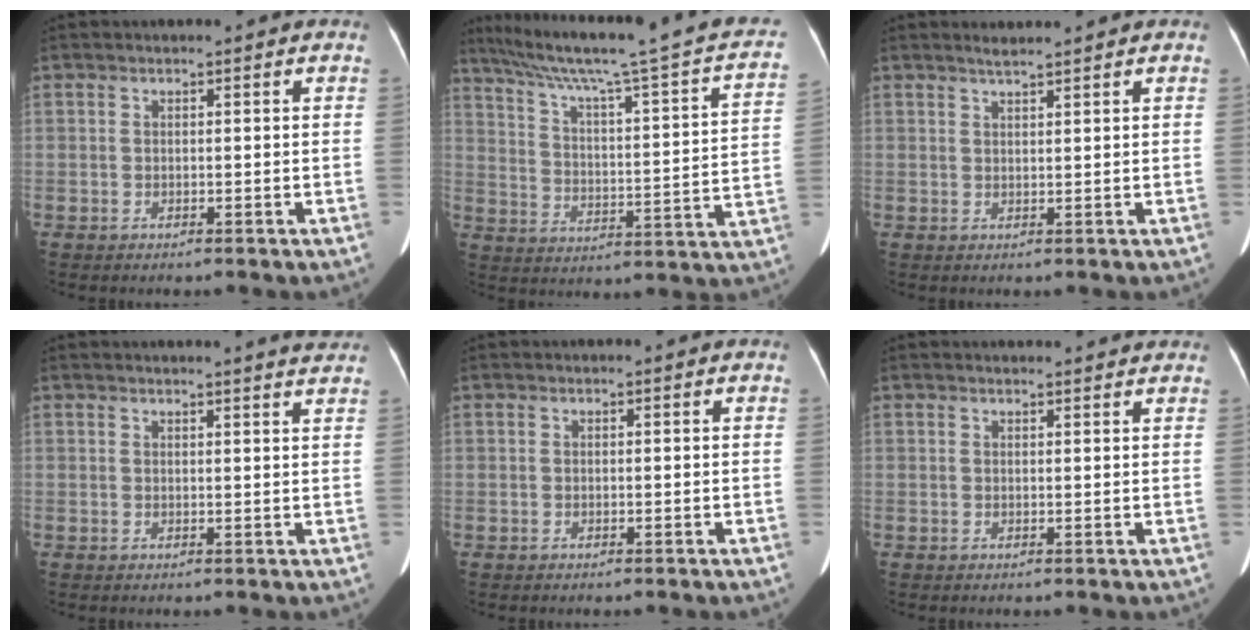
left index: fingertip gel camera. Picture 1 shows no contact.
{"total": 24.7, "force": [19.8, 0.3, 14.8], "torque": [-0.227, -0.023, 0.259]}
{"total": 2.1, "force": [1.9, -0.3, 0.8], "torque": [-0.015, 0.008, 0.038]}
{"total": 6.4, "force": [6.2, -0.2, 1.7], "torque": [-0.020, -0.004, 0.051]}
{"total": 0.0}
{"total": 5.2, "force": [5.1, 0.6, 1.2], "torque": [-0.014, 0.018, 0.051]}